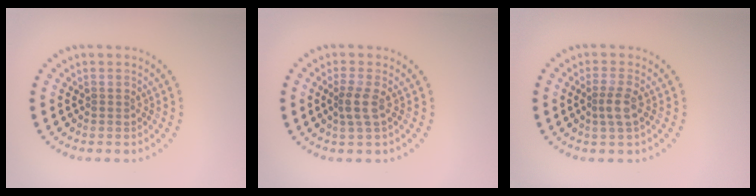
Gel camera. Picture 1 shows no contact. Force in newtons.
{"total": 1.9, "press": 1.5, "slide": 1.1}
{"total": 1.9, "press": 1.5, "slide": 1.1}